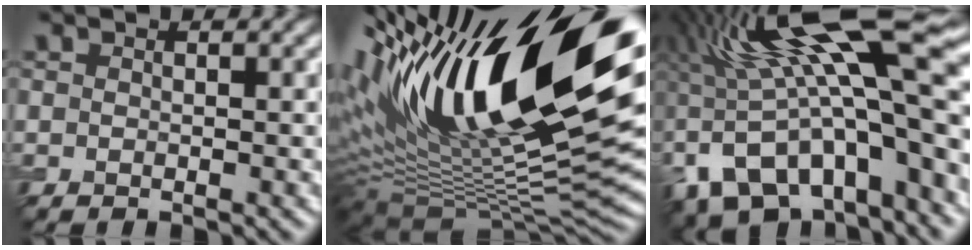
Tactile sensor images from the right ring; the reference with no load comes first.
{"total": 20.4, "force": [7.2, 8.5, 17.1], "torque": [-0.297, 0.020, 0.123]}
{"total": 16.2, "force": [-1.2, 8.1, 14.0], "torque": [-0.243, 0.008, -0.007]}